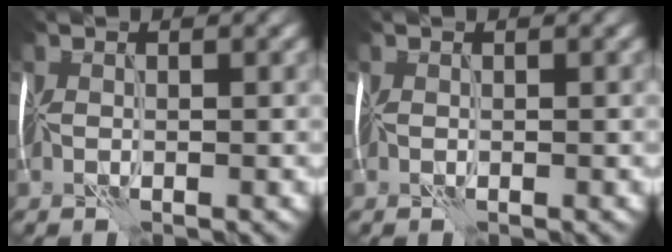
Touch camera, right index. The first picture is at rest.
{"total": 0.0}